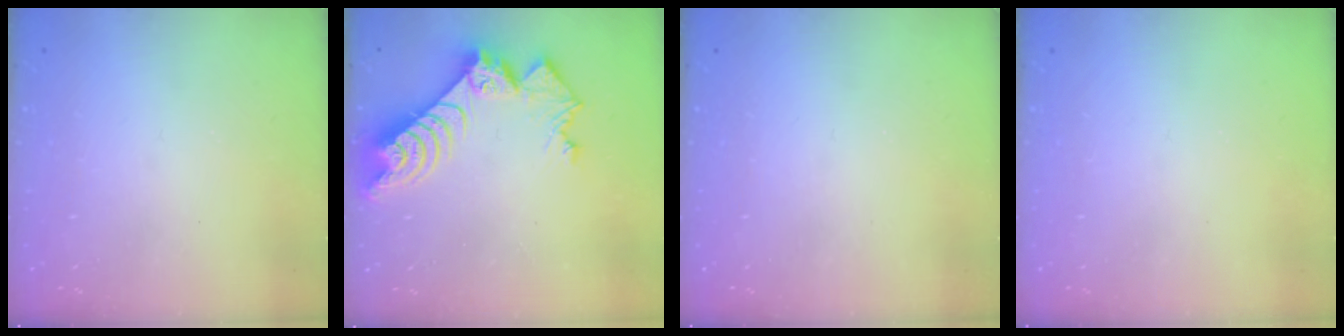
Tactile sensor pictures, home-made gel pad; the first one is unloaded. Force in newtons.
{"total": 10.7, "press": 10.6, "slide": 1.1}
{"total": 0.0}
{"total": 0.0}